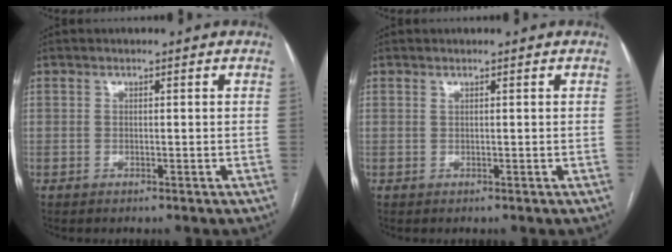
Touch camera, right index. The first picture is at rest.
{"total": 0.0}